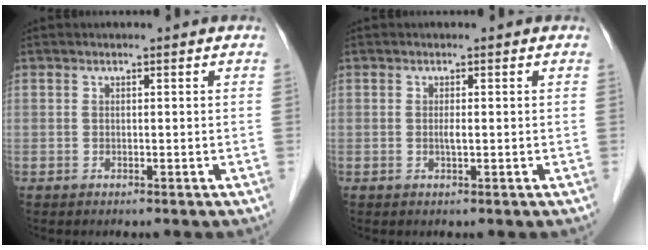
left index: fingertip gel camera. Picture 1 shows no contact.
{"total": 0.9, "force": [-0.1, 0.1, 0.9], "torque": [-0.019, -0.002, -0.001]}